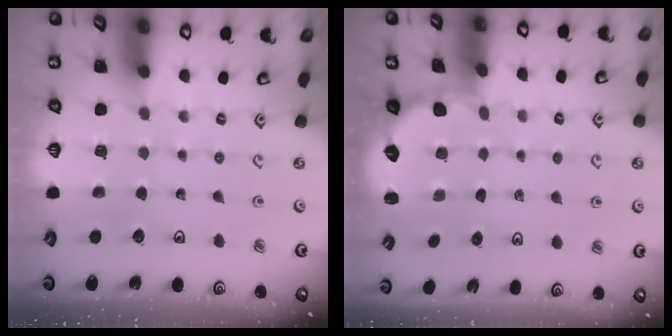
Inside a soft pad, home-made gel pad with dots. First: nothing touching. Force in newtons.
{"total": 2.9, "press": 2.6, "slide": 1.2}